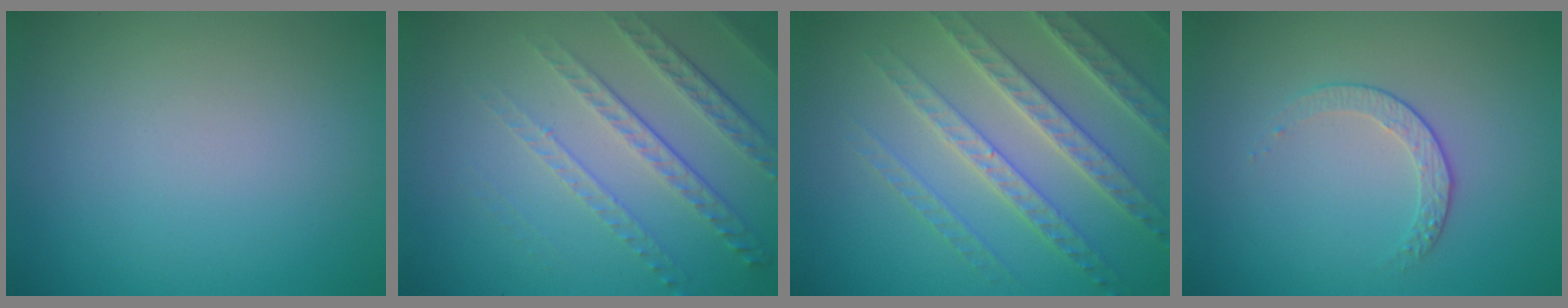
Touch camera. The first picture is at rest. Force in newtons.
{"total": 5.0, "press": 3.2, "slide": 3.8}
{"total": 6.1, "press": 4.9, "slide": 3.5}
{"total": 1.6, "press": 1.0, "slide": 1.3}